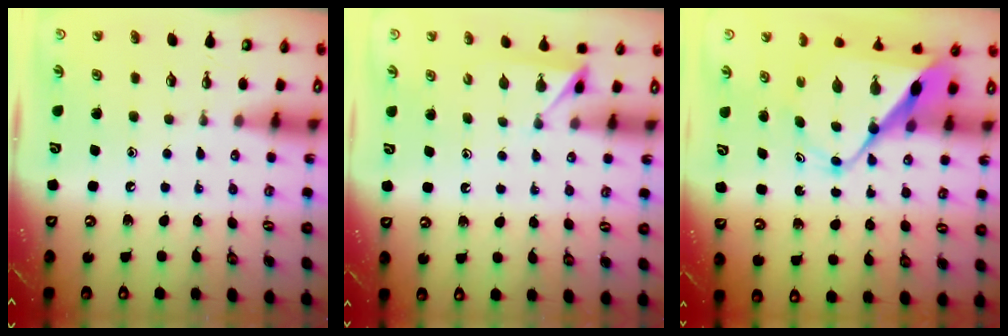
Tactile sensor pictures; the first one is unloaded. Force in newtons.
{"total": 2.8, "press": 2.8, "slide": 0.5}
{"total": 12.1, "press": 12.1, "slide": 1.1}